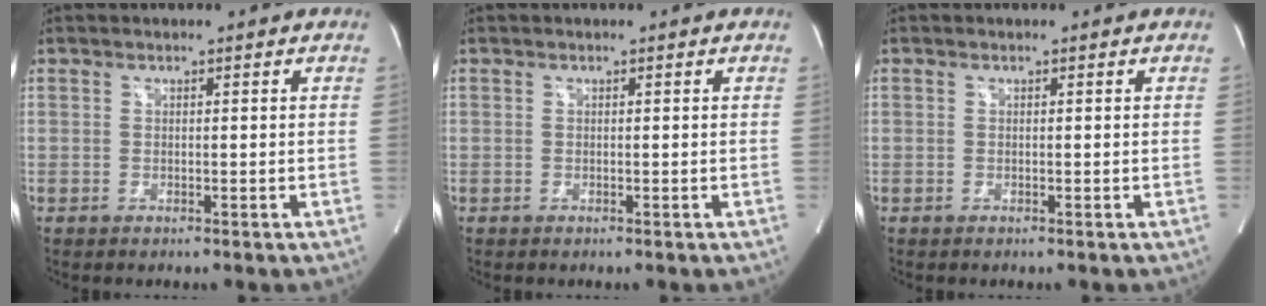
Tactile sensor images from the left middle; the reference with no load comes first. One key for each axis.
{"total": 0.0}
{"total": 0.0}